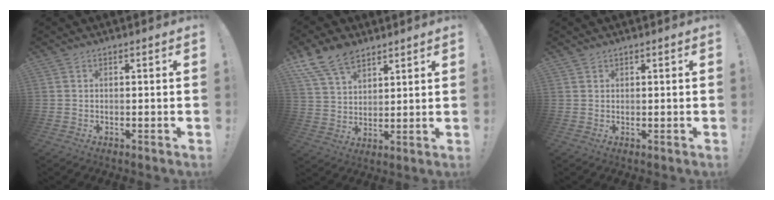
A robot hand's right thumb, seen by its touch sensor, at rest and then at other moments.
{"total": 12.1, "force": [8.7, 6.8, 4.8], "torque": [-0.094, -0.048, 0.171]}
{"total": 0.6, "force": [0.5, 0.2, 0.2], "torque": [-0.003, 0.000, 0.010]}